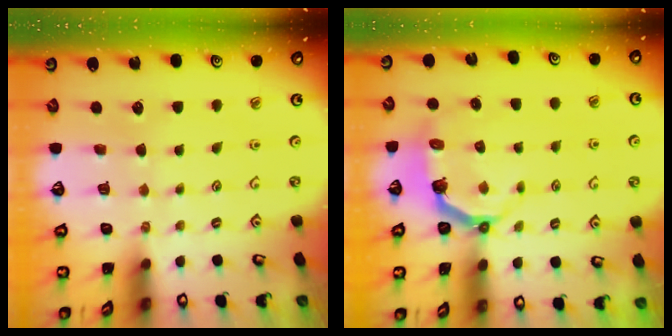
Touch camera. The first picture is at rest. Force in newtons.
{"total": 4.6, "press": 3.0, "slide": 3.4}